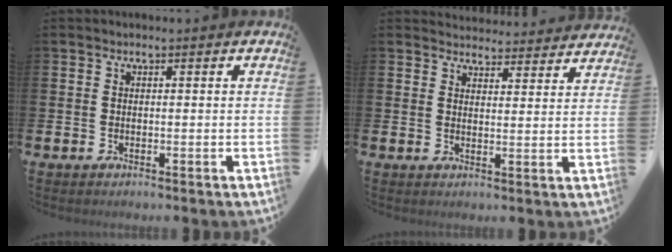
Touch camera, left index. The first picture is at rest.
{"total": 4.1, "force": [4.0, 0.8, -0.1], "torque": [0.001, -0.029, 0.071]}